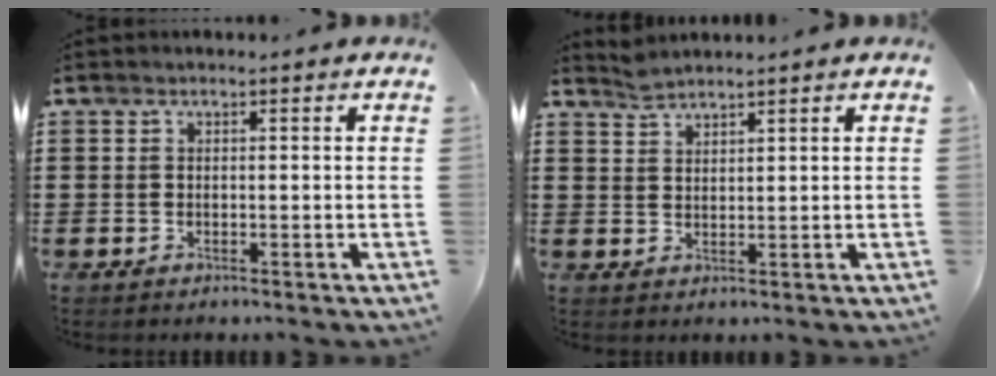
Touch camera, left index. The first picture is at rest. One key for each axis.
{"total": 2.1, "fx": 2.0, "fy": 0.3, "fz": 0.5, "tx": -0.013, "ty": 0.000, "tz": 0.039}